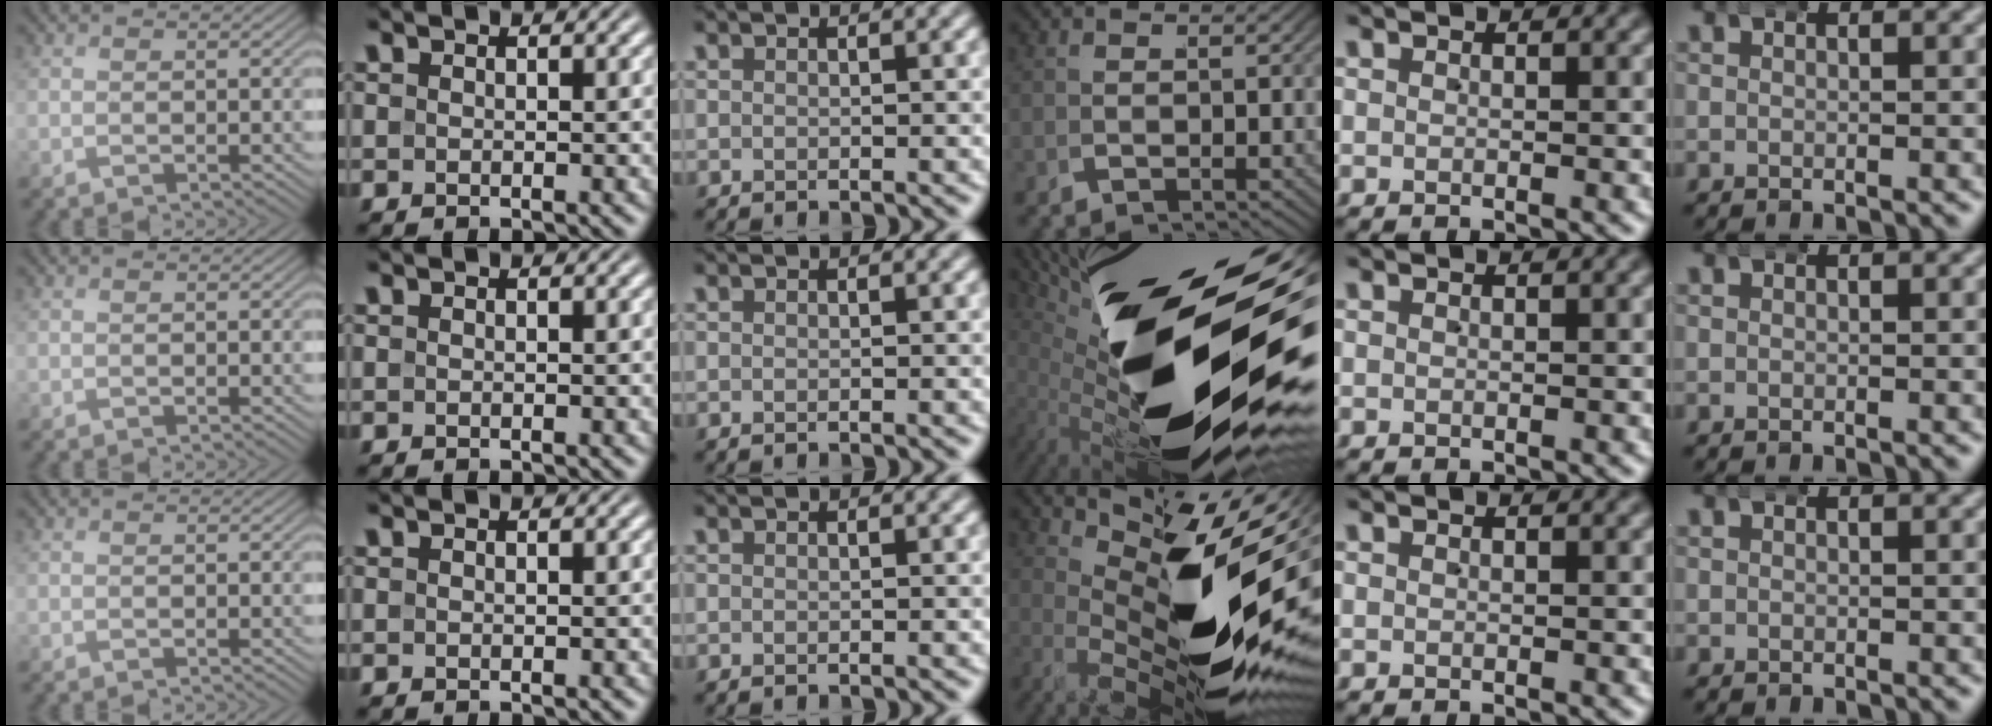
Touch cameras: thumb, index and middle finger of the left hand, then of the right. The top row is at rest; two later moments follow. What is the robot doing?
{"motion": "wrap", "object": "arm wrap"}